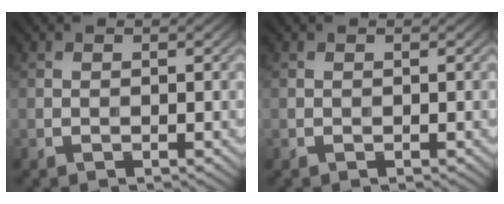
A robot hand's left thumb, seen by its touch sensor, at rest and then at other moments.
{"total": 0.0}